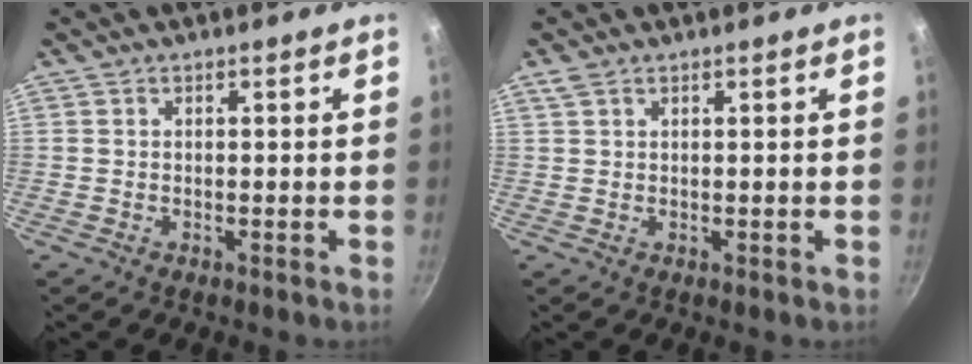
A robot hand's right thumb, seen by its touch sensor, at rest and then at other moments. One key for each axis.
{"total": 1.6, "fx": 1.0, "fy": 0.8, "fz": 0.9, "tx": -0.019, "ty": 0.001, "tz": 0.025}